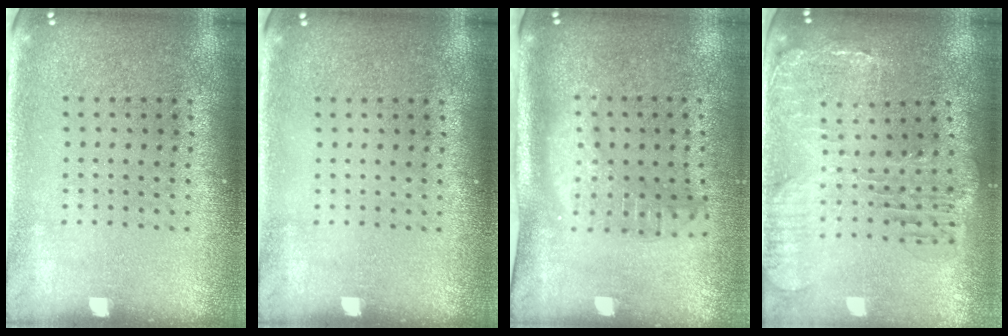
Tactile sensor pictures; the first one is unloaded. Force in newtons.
{"total": 0.0}
{"total": 1.9, "press": 1.6, "slide": 1.1}
{"total": 1.4, "press": 1.4, "slide": 0.4}